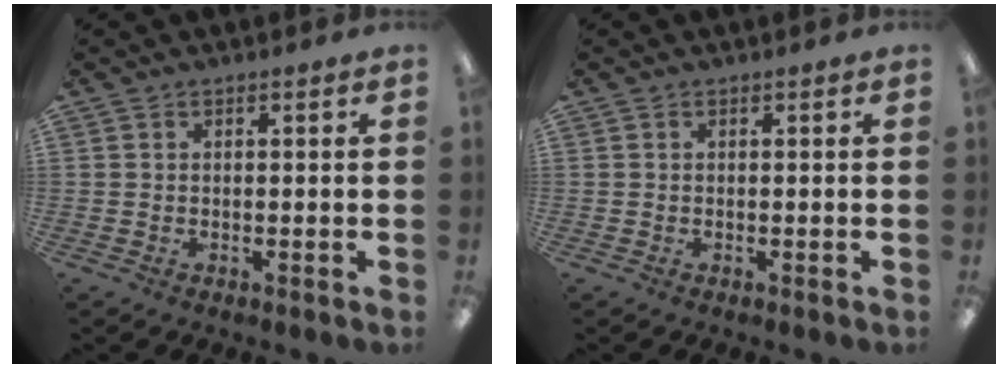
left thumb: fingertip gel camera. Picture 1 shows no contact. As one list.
[{"total": 0.0}]